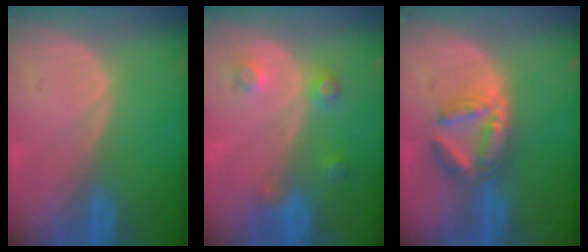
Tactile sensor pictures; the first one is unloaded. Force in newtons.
{"total": 3.6, "press": 3.4, "slide": 1.3}
{"total": 6.1, "press": 5.7, "slide": 2.3}